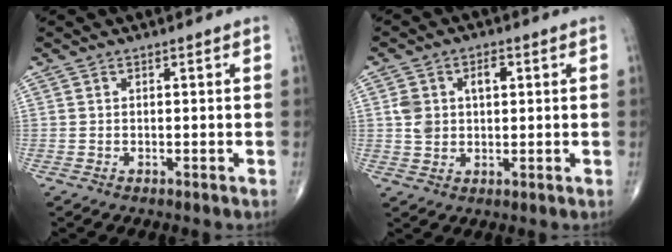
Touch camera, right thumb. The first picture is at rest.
{"total": 6.4, "force": [1.4, 4.5, 4.4], "torque": [-0.066, 0.011, 0.026]}